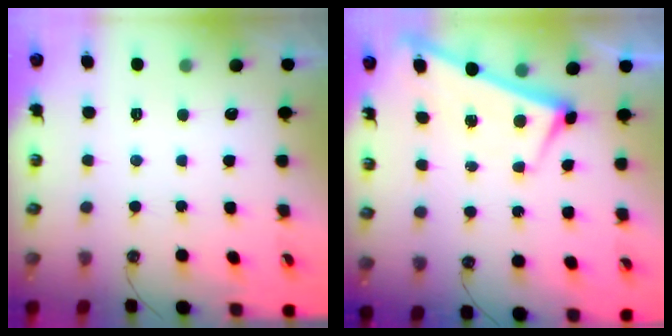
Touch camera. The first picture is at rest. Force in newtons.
{"total": 2.8, "press": 2.8, "slide": 0.5}